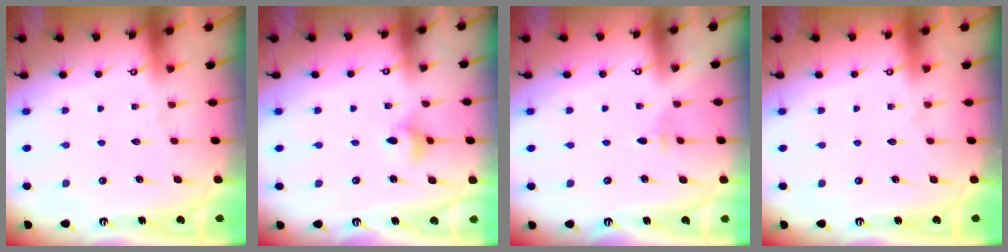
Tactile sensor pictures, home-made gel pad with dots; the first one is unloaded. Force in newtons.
{"total": 4.2, "press": 4.2, "slide": 0.7}
{"total": 2.2, "press": 2.1, "slide": 0.6}
{"total": 0.0}